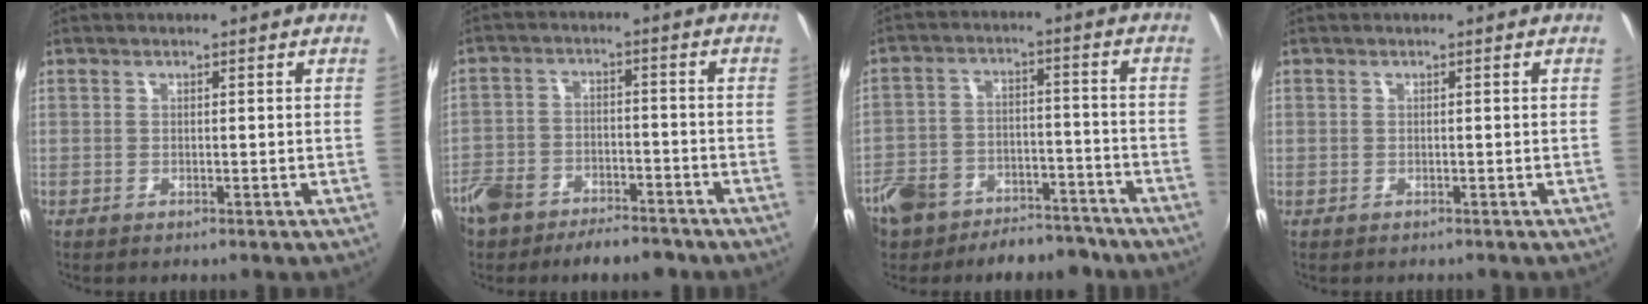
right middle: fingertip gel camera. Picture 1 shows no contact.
{"total": 12.3, "force": [-8.9, 6.7, 5.2], "torque": [-0.136, 0.005, -0.140]}
{"total": 17.3, "force": [-12.5, 9.7, 7.1], "torque": [-0.177, 0.018, -0.178]}
{"total": 1.0, "force": [-0.5, 0.9, -0.1], "torque": [-0.002, 0.001, -0.006]}